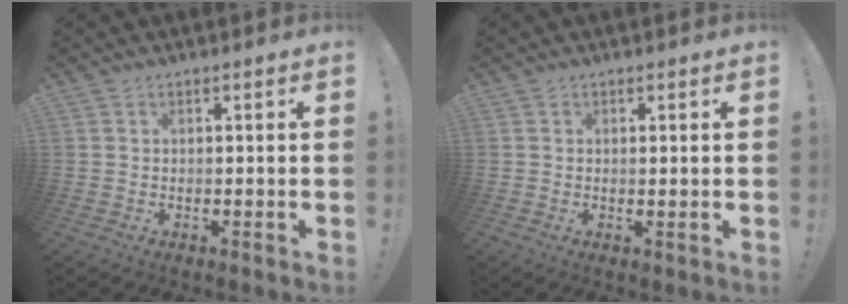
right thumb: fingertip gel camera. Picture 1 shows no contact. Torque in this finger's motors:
{"motor_torque": [-0.03, -0.17, -0.25, -0.03, -0.02]}